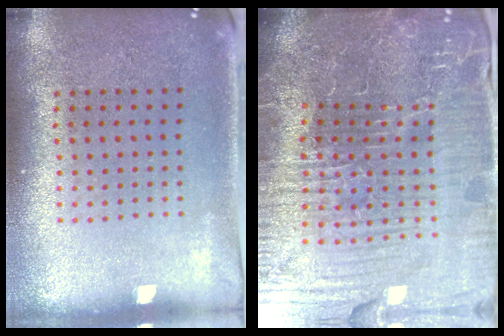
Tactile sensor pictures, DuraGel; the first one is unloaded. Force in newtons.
{"total": 6.4, "press": 5.9, "slide": 2.5}